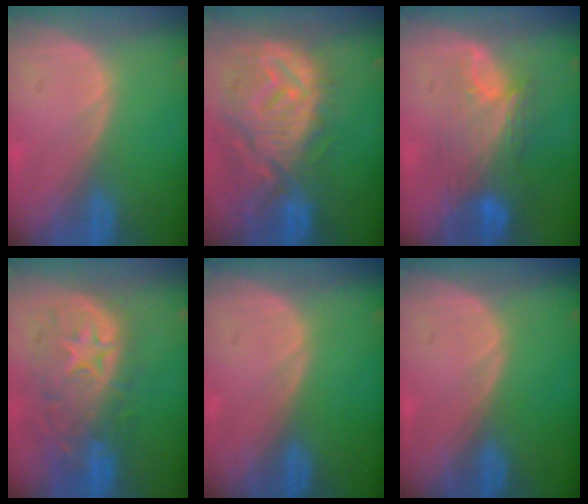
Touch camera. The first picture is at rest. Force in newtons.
{"total": 12.6, "press": 11.2, "slide": 5.9}
{"total": 9.2, "press": 8.0, "slide": 4.5}
{"total": 11.1, "press": 9.8, "slide": 5.2}
{"total": 0.0}
{"total": 0.0}